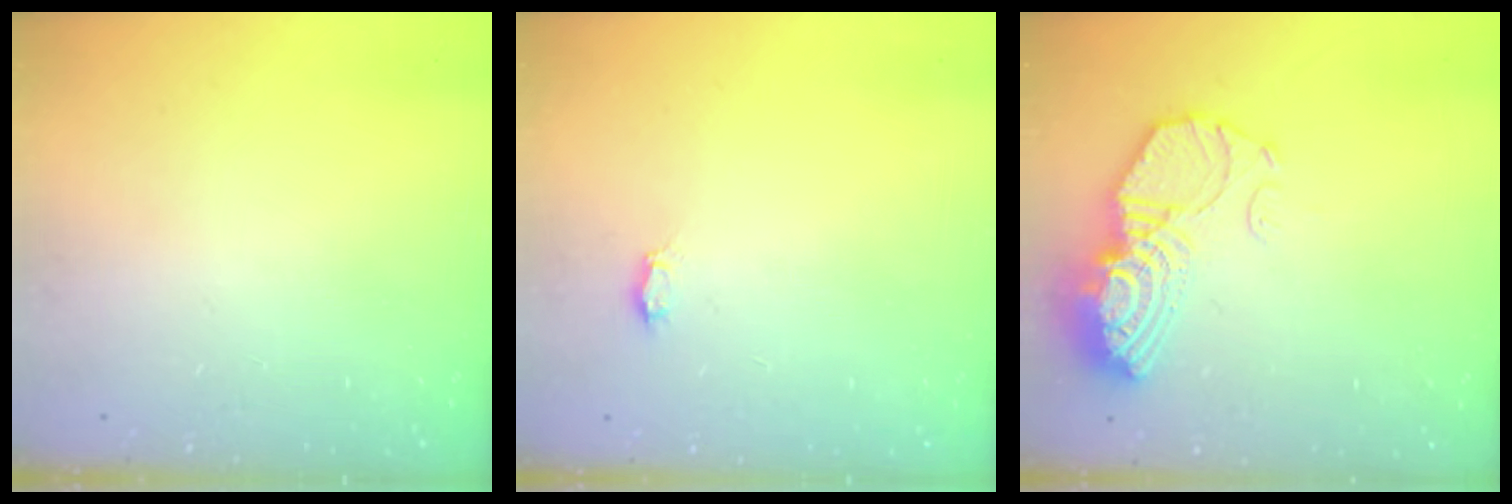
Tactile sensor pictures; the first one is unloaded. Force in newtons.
{"total": 2.1, "press": 2.1, "slide": 0.3}
{"total": 14.3, "press": 14.2, "slide": 1.4}